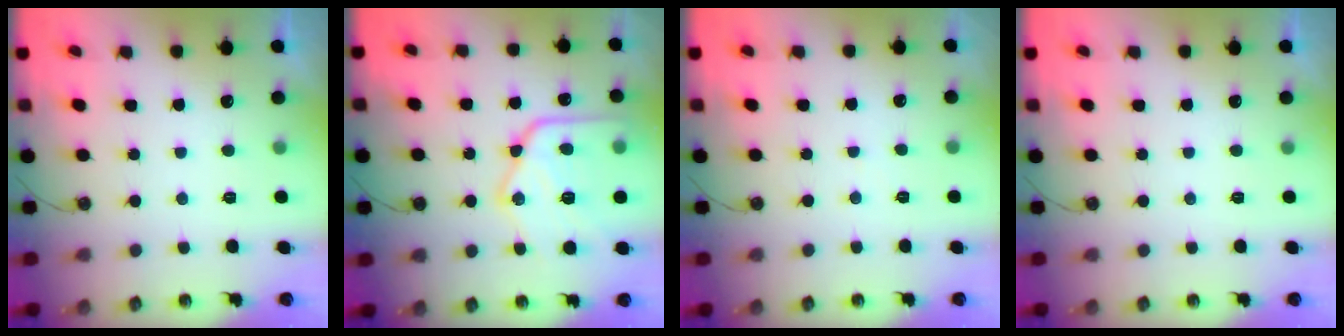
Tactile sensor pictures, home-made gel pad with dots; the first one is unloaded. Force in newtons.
{"total": 19.5, "press": 19.5, "slide": 1.2}
{"total": 1.7, "press": 1.6, "slide": 0.3}
{"total": 0.0}